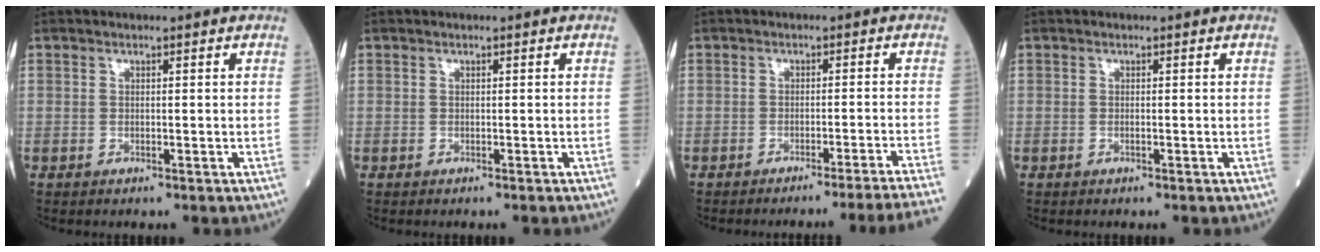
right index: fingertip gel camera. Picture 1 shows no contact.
{"total": 0.0}
{"total": 11.3, "force": [-10.2, -3.4, 3.6], "torque": [-0.011, -0.028, -0.126]}
{"total": 0.0}